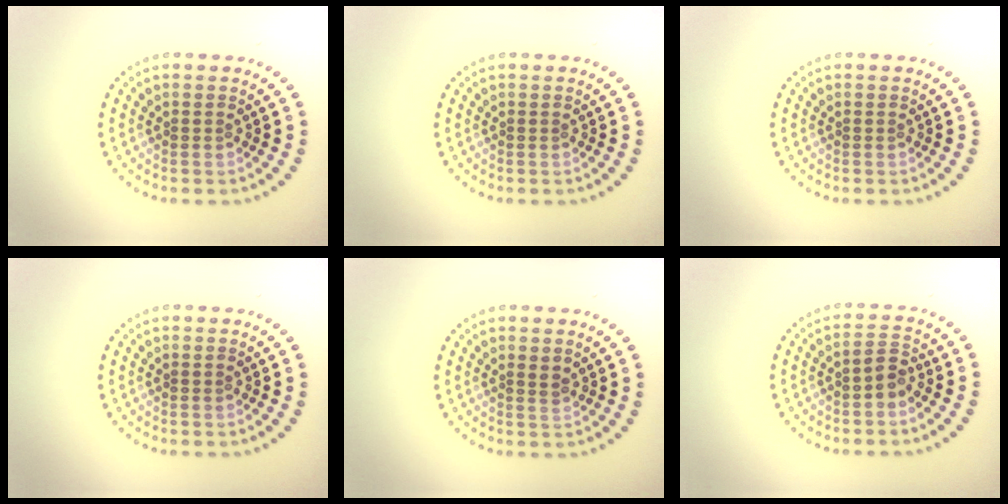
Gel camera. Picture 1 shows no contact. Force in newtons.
{"total": 0.0}
{"total": 0.0}
{"total": 0.0}
{"total": 0.7, "press": 0.4, "slide": 0.5}
{"total": 1.7, "press": 1.5, "slide": 0.8}